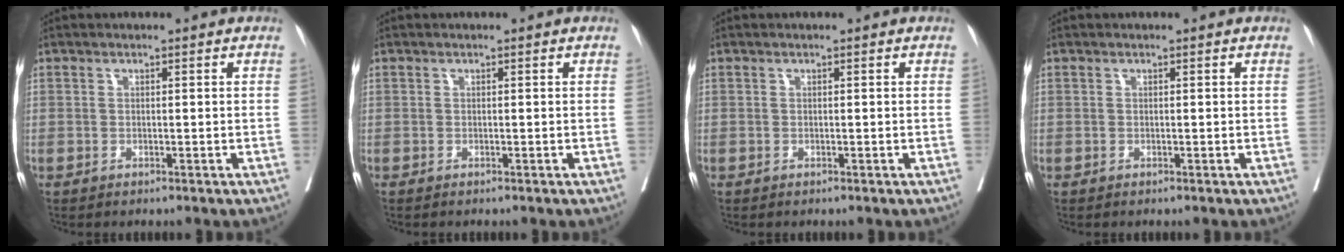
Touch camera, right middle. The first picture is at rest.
{"total": 0.8, "force": [-0.7, -0.1, 0.5], "torque": [-0.005, 0.003, -0.010]}
{"total": 0.0}
{"total": 0.0}